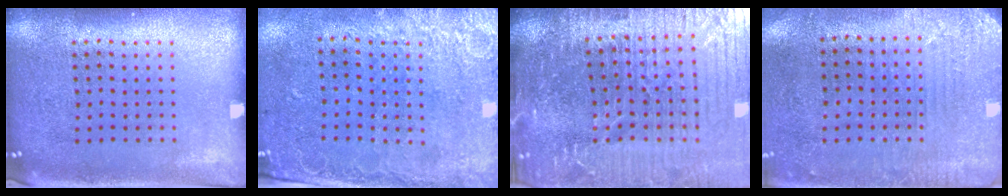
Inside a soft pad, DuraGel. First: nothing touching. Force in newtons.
{"total": 2.5, "press": 1.9, "slide": 1.6}
{"total": 6.3, "press": 5.6, "slide": 3.0}
{"total": 2.8, "press": 2.3, "slide": 1.5}